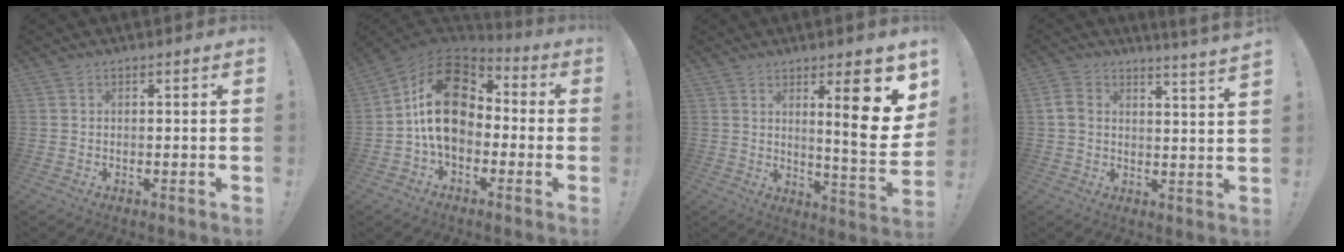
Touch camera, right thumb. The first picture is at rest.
{"total": 18.8, "force": [1.7, 13.2, 13.3], "torque": [-0.233, 0.017, 0.031]}
{"total": 15.8, "force": [6.4, 3.1, 14.1], "torque": [-0.181, -0.050, 0.085]}
{"total": 5.3, "force": [3.6, 1.1, 3.7], "torque": [-0.060, -0.033, 0.063]}